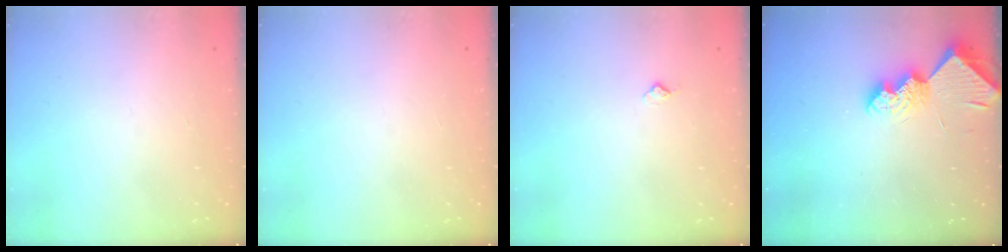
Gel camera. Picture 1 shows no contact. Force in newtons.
{"total": 0.0}
{"total": 3.2, "press": 3.2, "slide": 0.4}
{"total": 9.1, "press": 9.0, "slide": 0.9}